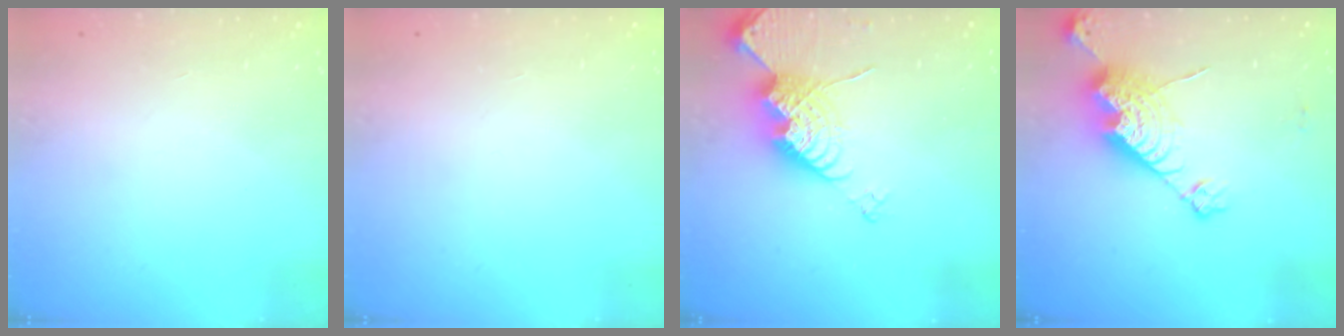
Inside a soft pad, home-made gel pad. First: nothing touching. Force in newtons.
{"total": 0.0}
{"total": 14.1, "press": 14.0, "slide": 1.0}
{"total": 15.3, "press": 15.2, "slide": 1.3}